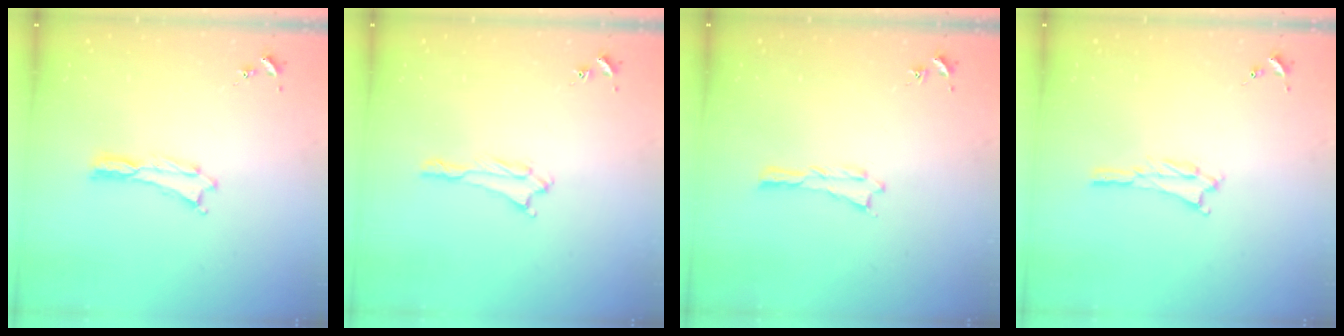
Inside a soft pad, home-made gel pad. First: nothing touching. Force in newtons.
{"total": 1.6, "press": 1.6, "slide": 0.1}
{"total": 0.0}
{"total": 1.2, "press": 1.2, "slide": 0.2}